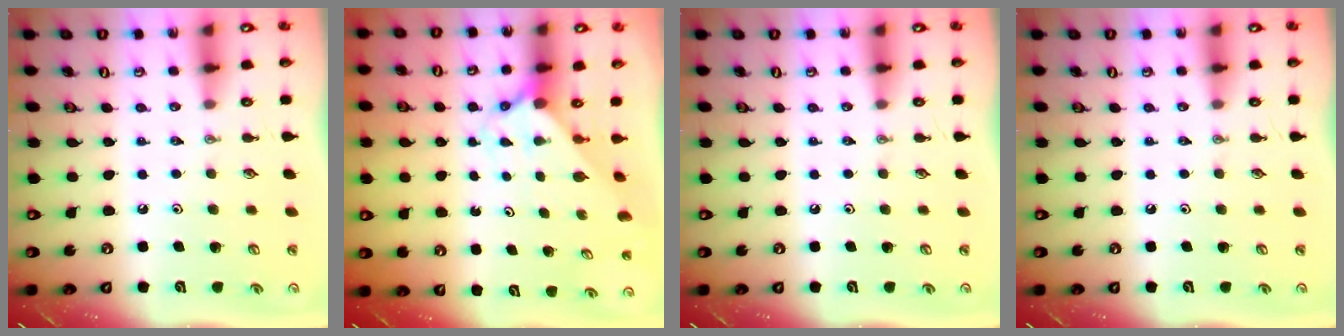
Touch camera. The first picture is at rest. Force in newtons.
{"total": 1.6, "press": 1.6, "slide": 0.1}
{"total": 0.0}
{"total": 0.0}